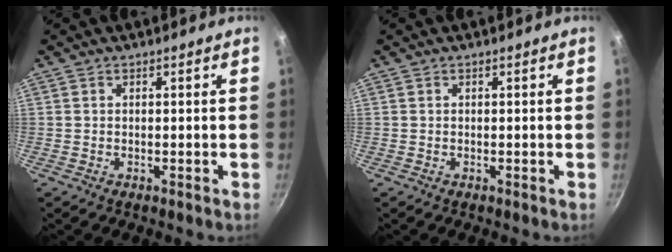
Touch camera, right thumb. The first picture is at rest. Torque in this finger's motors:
{"motor_torque": [-0.23, 0.22, -0.24, -0.09, 0.00]}